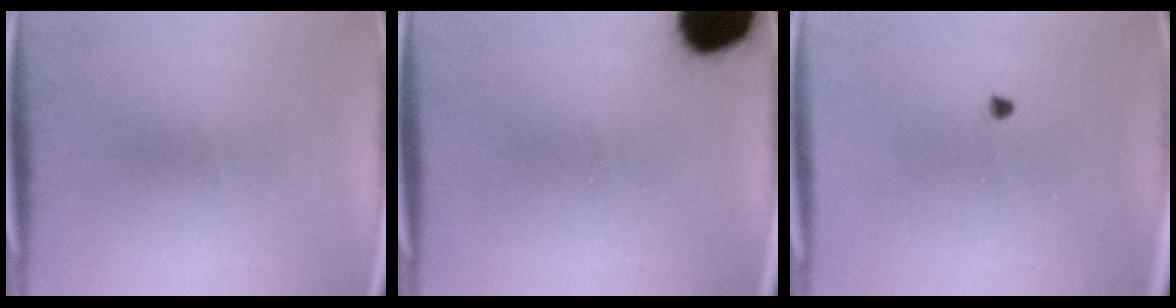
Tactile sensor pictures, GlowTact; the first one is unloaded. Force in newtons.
{"total": 13.5}
{"total": 0.7}